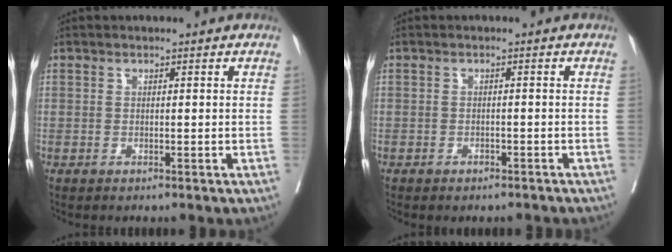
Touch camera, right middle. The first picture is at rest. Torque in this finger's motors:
{"motor_torque": [1.01, -1.13, 0.16, 0.09]}